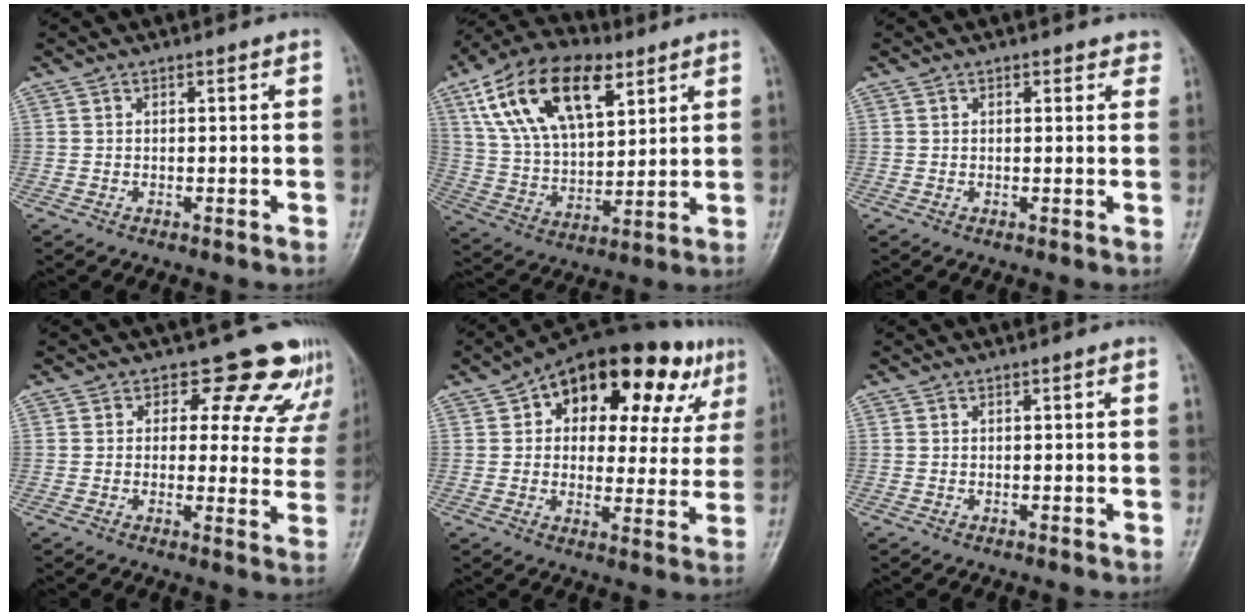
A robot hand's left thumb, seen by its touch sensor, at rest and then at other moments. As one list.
[{"total": 20.6, "force": [9.8, 10.9, 14.5], "torque": [-0.238, -0.015, 0.178]}, {"total": 1.9, "force": [1.2, 1.3, 0.6], "torque": [0.016, -0.003, 0.008]}, {"total": 12.1, "force": [9.7, 6.3, 3.5], "torque": [0.021, -0.055, 0.088]}, {"total": 22.6, "force": [10.5, 11.7, 16.2], "torque": [-0.181, 0.009, 0.147]}, {"total": 0.0}]